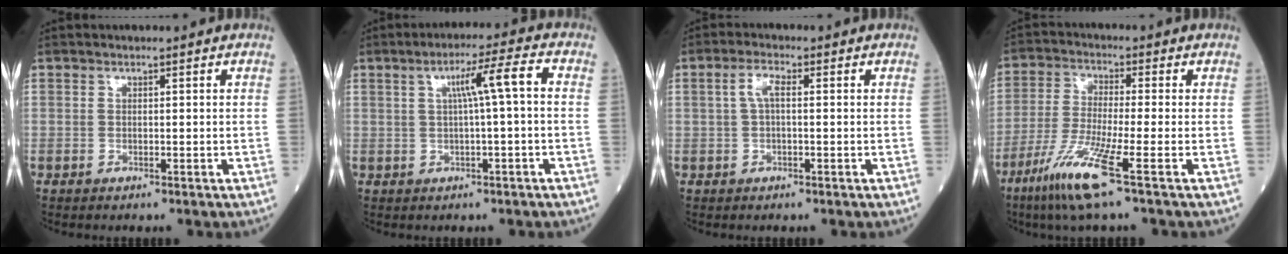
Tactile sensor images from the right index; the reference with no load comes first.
{"total": 5.9, "force": [0.8, -0.3, 5.9], "torque": [-0.099, 0.014, 0.014]}
{"total": 2.9, "force": [0.4, 0.9, 2.7], "torque": [-0.059, 0.011, 0.010]}
{"total": 9.8, "force": [-5.3, -1.1, 8.2], "torque": [-0.170, -0.033, -0.108]}